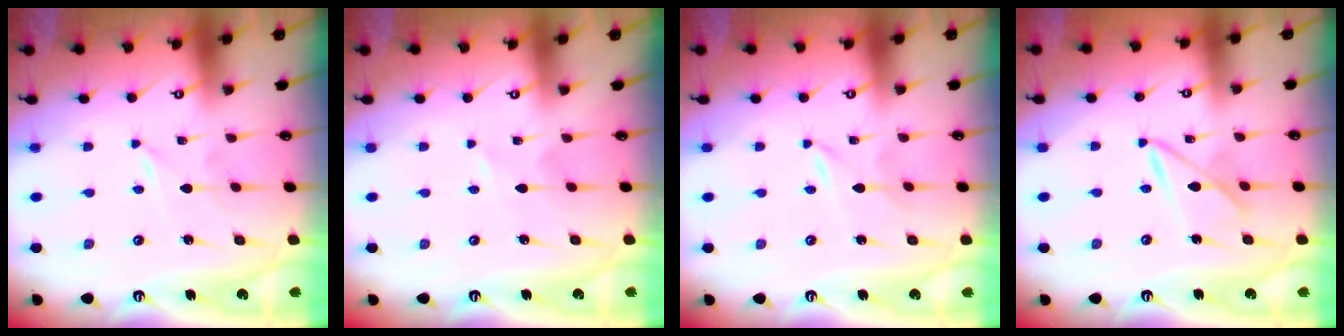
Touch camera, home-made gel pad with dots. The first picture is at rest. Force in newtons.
{"total": 0.8, "press": 0.8, "slide": 0.2}
{"total": 0.0}
{"total": 7.2, "press": 7.1, "slide": 0.4}